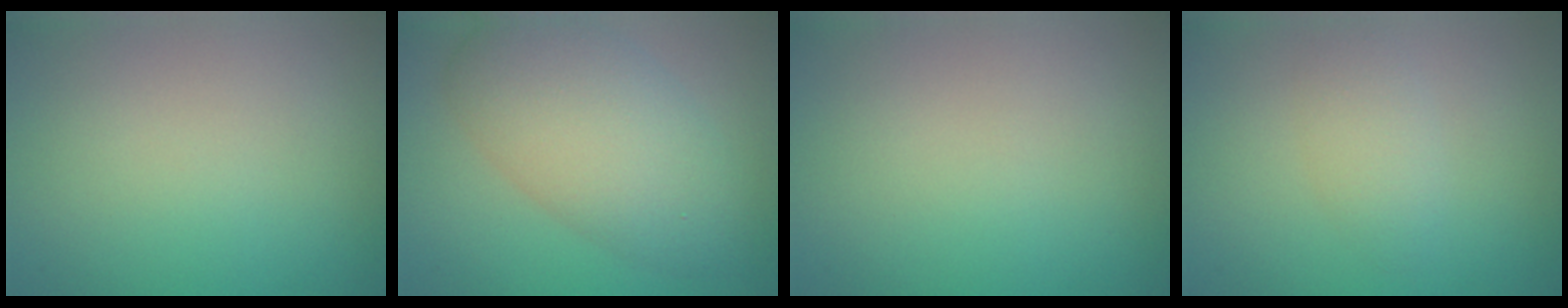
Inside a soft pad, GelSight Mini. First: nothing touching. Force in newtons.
{"total": 7.6, "press": 7.6, "slide": 0.2}
{"total": 0.0}
{"total": 2.2, "press": 2.2, "slide": 0.1}